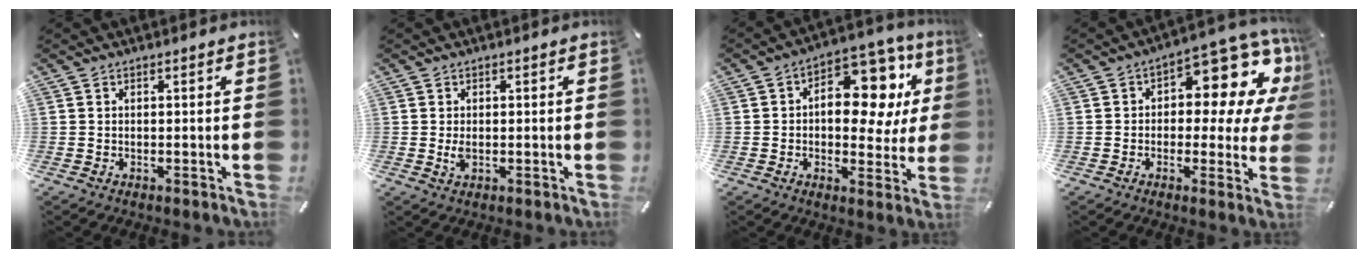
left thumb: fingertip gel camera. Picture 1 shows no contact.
{"total": 2.0, "force": [-0.1, 1.2, 1.6], "torque": [-0.038, -0.003, -0.005]}
{"total": 17.0, "force": [5.0, 10.3, 12.6], "torque": [-0.159, -0.036, 0.083]}
{"total": 12.9, "force": [5.8, 6.9, 9.2], "torque": [-0.107, -0.057, 0.095]}